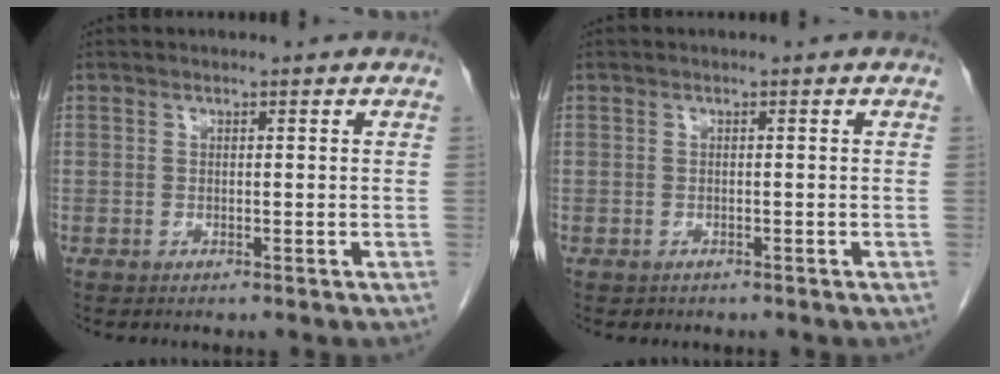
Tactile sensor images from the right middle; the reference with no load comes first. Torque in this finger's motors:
{"motor_torque": [-0.18, 0.16, -0.05, -0.01]}